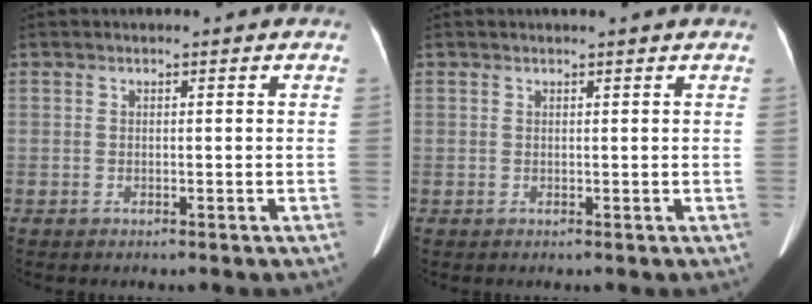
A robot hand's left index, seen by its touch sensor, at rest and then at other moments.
{"total": 1.2, "force": [1.1, -0.1, 0.5], "torque": [-0.007, 0.009, 0.016]}